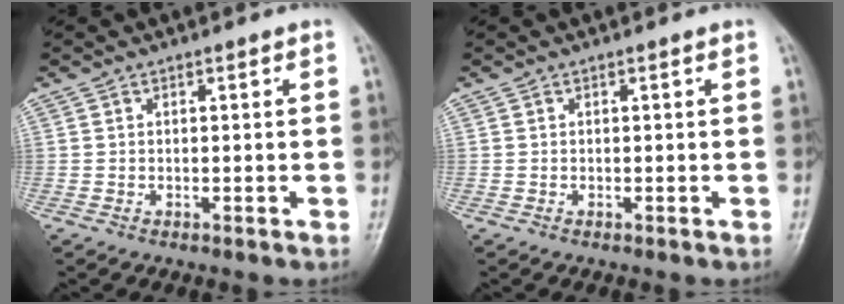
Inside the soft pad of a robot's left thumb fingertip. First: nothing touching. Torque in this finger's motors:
{"motor_torque": [0.00, 0.00, 0.00, -0.01, 0.00]}